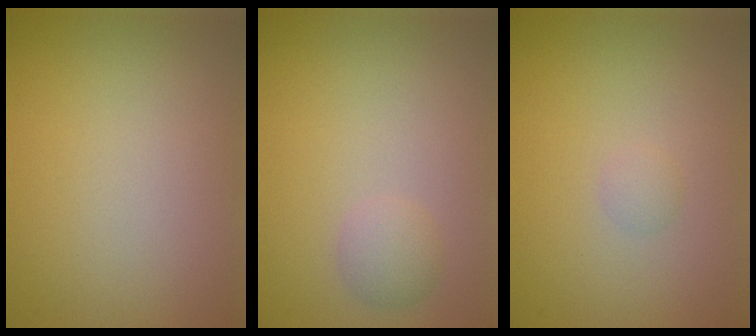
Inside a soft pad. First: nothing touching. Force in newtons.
{"total": 1.5, "press": 1.5, "slide": 0.0}
{"total": 0.7, "press": 0.7, "slide": 0.0}